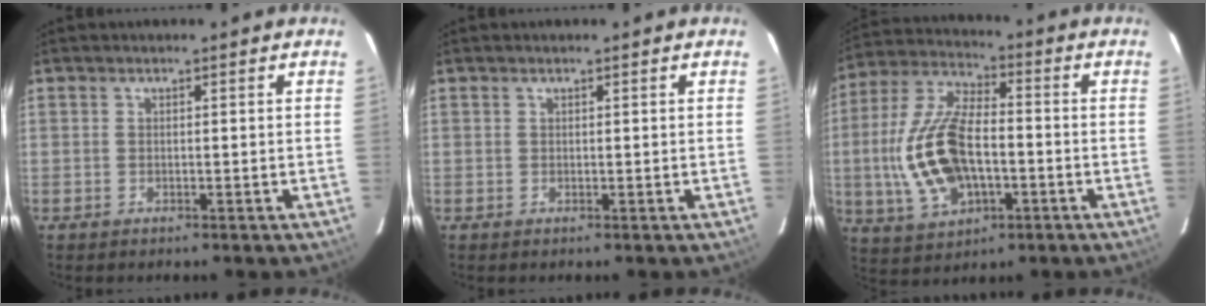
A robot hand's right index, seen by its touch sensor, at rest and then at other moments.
{"total": 0.0}
{"total": 17.1, "force": [-2.6, 9.0, 14.4], "torque": [-0.313, 0.005, -0.040]}